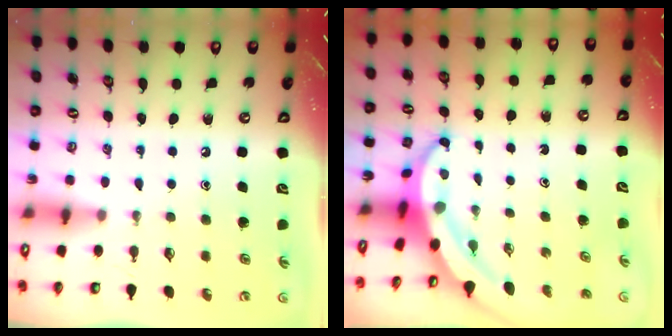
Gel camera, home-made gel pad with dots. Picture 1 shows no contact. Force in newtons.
{"total": 4.8, "press": 4.7, "slide": 0.5}